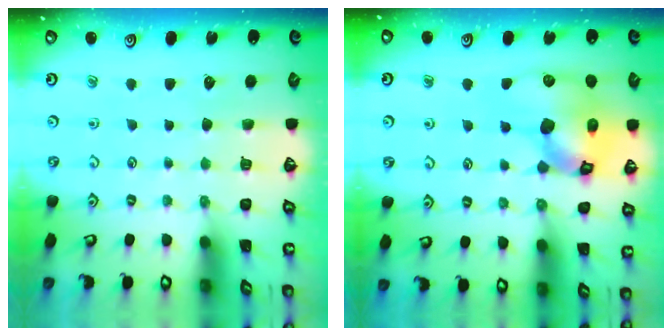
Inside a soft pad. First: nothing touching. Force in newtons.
{"total": 19.0, "press": 18.8, "slide": 2.7}